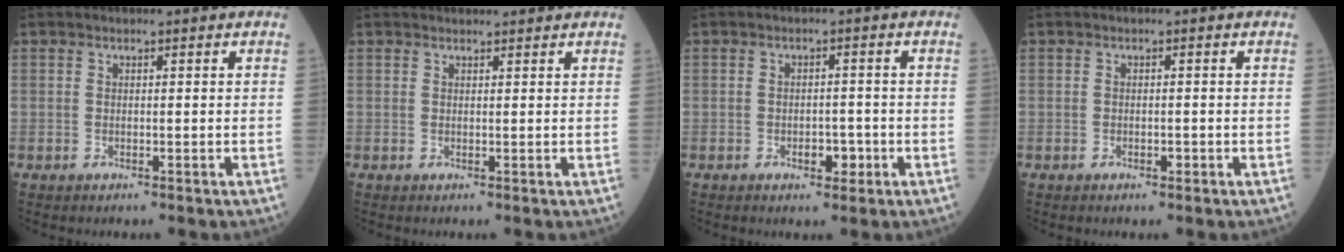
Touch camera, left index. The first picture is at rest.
{"total": 3.9, "force": [3.8, 0.6, 0.8], "torque": [-0.007, 0.027, 0.048]}
{"total": 2.8, "force": [-1.2, 1.5, 2.1], "torque": [-0.027, 0.006, -0.012]}
{"total": 0.8, "force": [-0.4, 0.3, 0.6], "torque": [-0.010, 0.001, -0.004]}